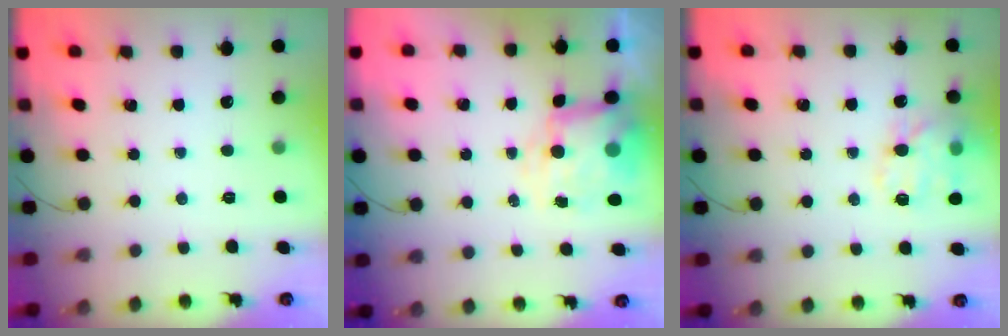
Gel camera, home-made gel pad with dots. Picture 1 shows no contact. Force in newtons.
{"total": 8.0, "press": 7.8, "slide": 2.0}
{"total": 14.7, "press": 14.5, "slide": 1.9}